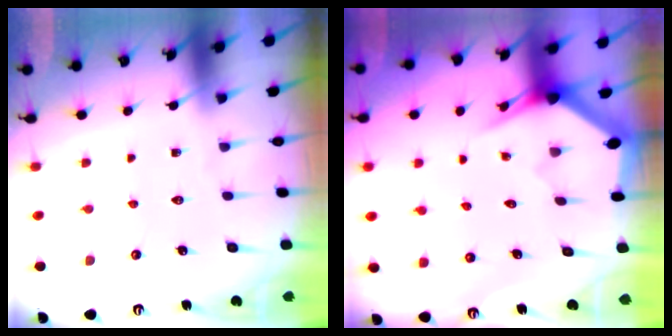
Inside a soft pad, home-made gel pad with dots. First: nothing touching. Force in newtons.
{"total": 3.1, "press": 3.1, "slide": 0.1}